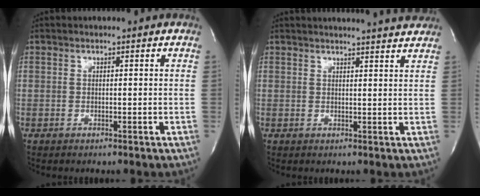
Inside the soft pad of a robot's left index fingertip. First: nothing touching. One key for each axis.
{"total": 10.4, "fx": 9.9, "fy": 0.0, "fz": 3.2, "tx": -0.047, "ty": 0.001, "tz": 0.108}